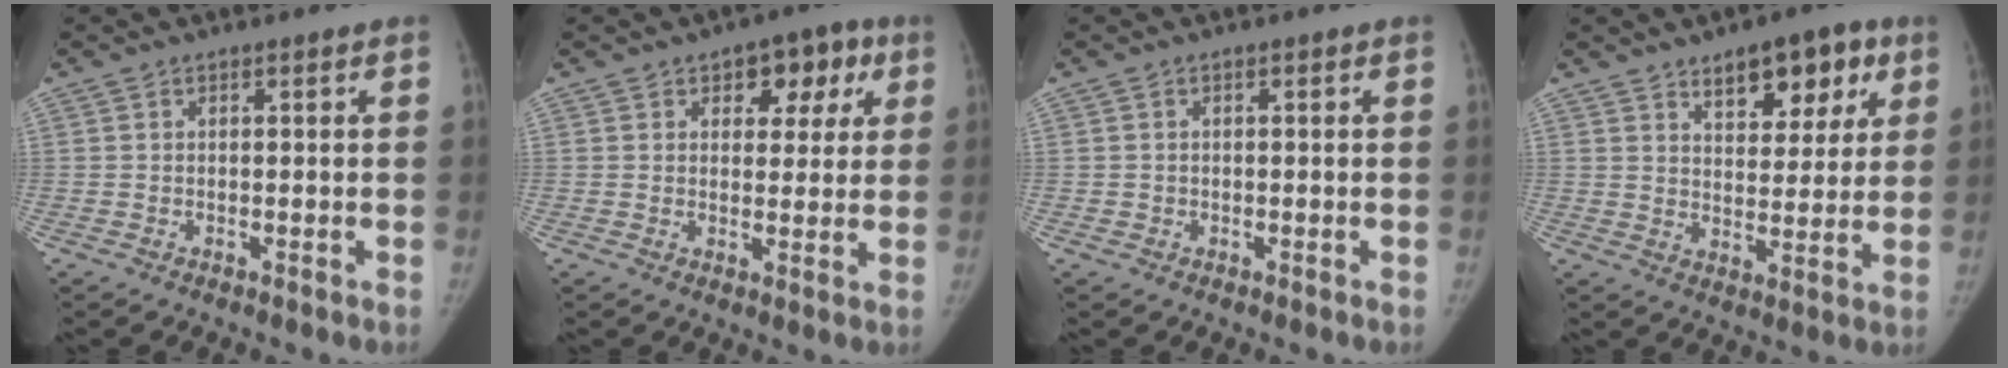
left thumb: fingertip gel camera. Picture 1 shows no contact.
{"total": 8.2, "force": [3.7, 5.1, 5.2], "torque": [-0.019, -0.006, 0.040]}
{"total": 0.6, "force": [-0.2, 0.6, 0.0], "torque": [0.006, 0.005, -0.004]}
{"total": 11.5, "force": [6.4, 5.9, 7.5], "torque": [-0.063, -0.026, 0.092]}